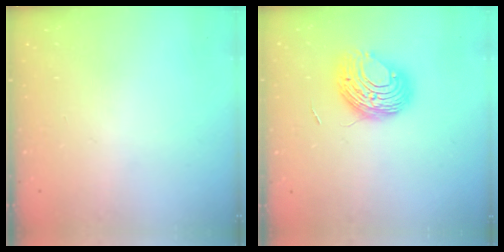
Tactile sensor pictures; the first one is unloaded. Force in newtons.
{"total": 9.5, "press": 9.5, "slide": 0.7}